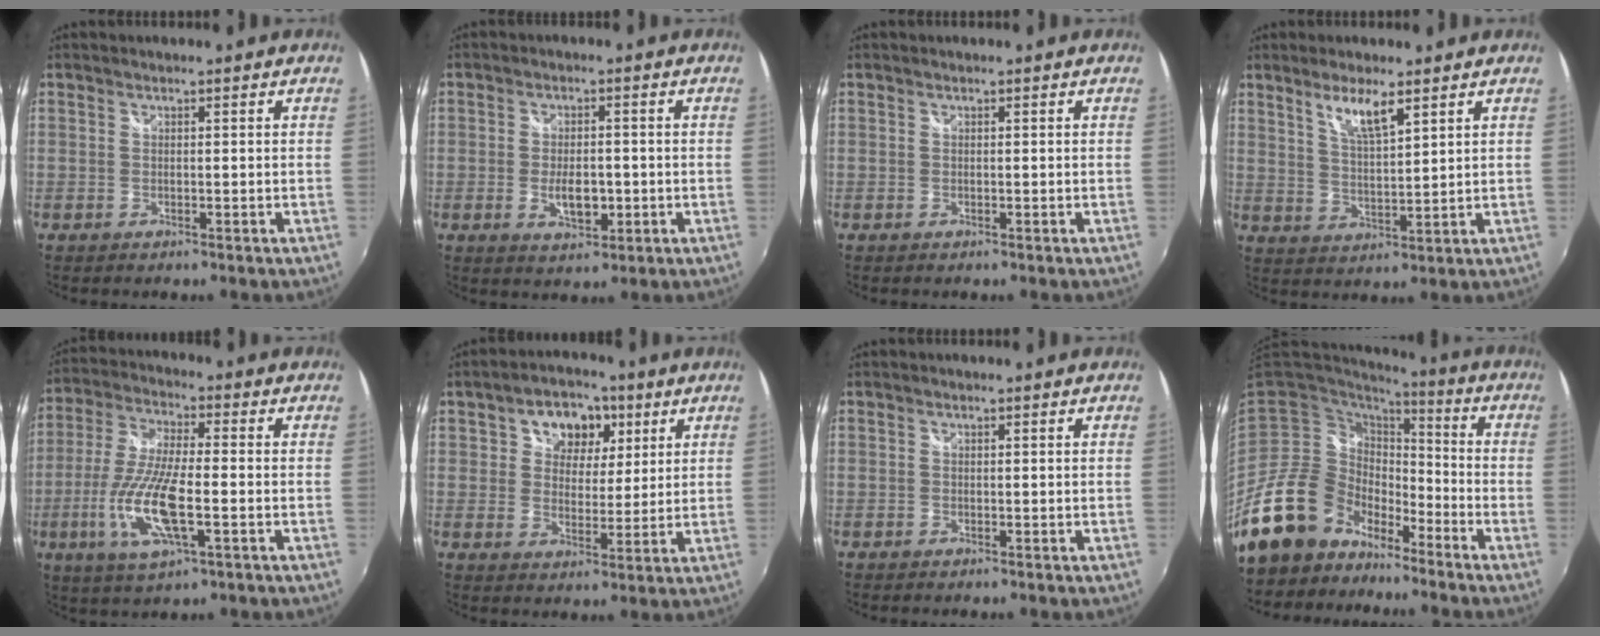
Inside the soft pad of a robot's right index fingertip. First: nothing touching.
{"total": 5.6, "force": [-1.2, 2.9, 4.6], "torque": [-0.087, -0.007, -0.018]}
{"total": 0.0}
{"total": 6.2, "force": [4.0, 1.2, 4.7], "torque": [-0.088, -0.003, 0.078]}
{"total": 14.0, "force": [-4.0, 3.8, 12.8], "torque": [-0.273, -0.014, -0.078]}
{"total": 9.0, "force": [3.7, 6.9, 4.5], "torque": [-0.081, 0.017, 0.058]}
{"total": 0.0}
{"total": 16.7, "force": [-12.4, 10.0, 5.0], "torque": [-0.117, 0.013, -0.215]}